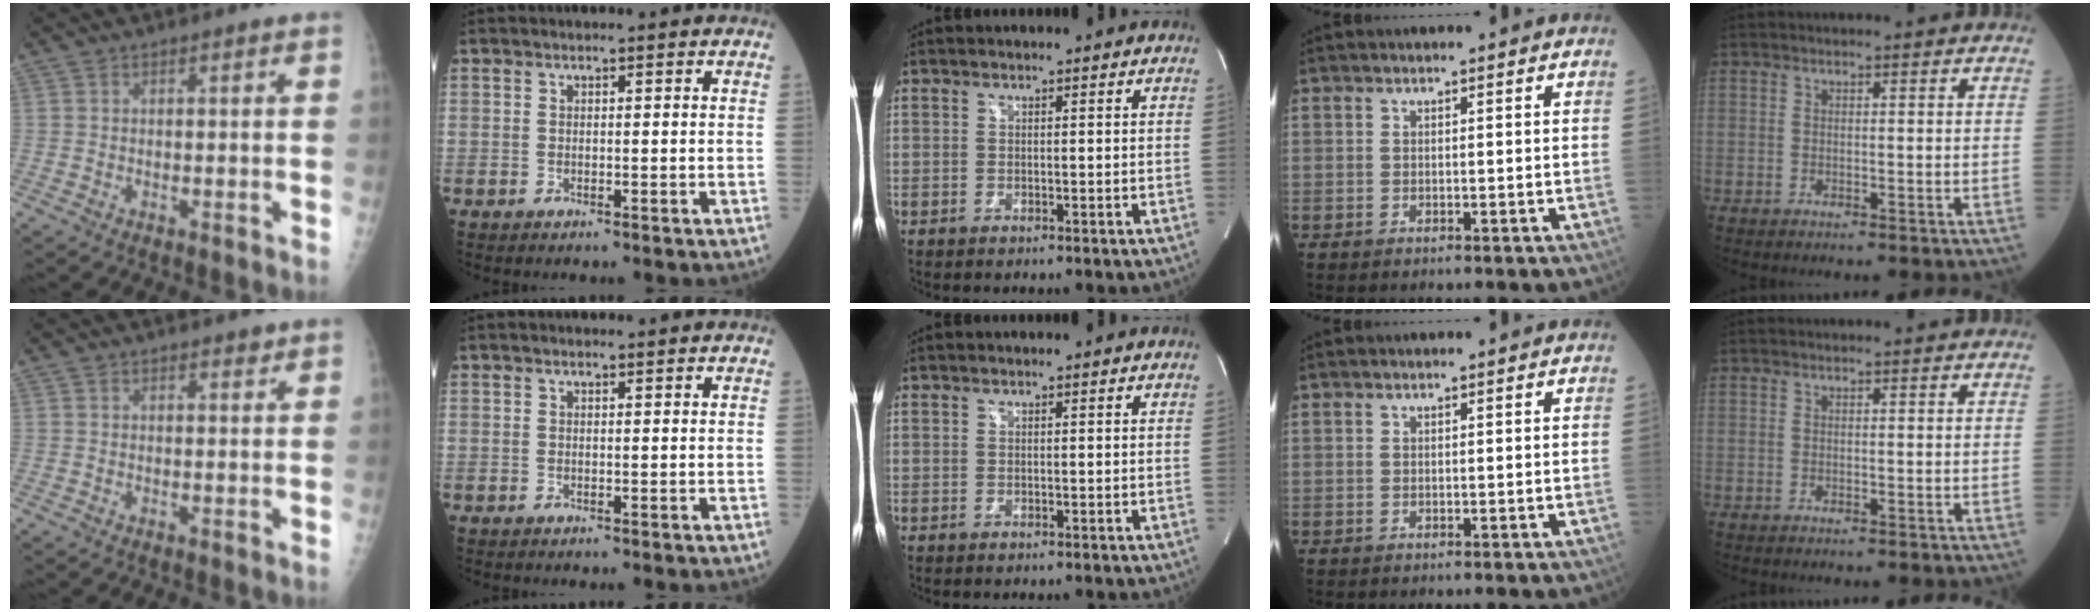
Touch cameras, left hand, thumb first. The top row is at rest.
{"thumb": {"total": 1.4, "force": [1.1, 0.7, 0.6], "torque": [0.002, -0.006, 0.012]}, "index": {"total": 0.5, "force": [0.4, 0.1, 0.3], "torque": [-0.011, 0.000, 0.004]}}